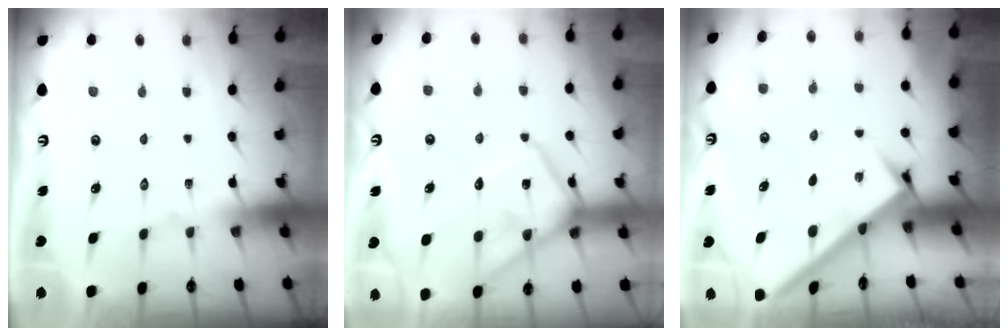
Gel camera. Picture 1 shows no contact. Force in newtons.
{"total": 15.2, "press": 15.1, "slide": 1.5}
{"total": 2.5, "press": 2.5, "slide": 0.3}